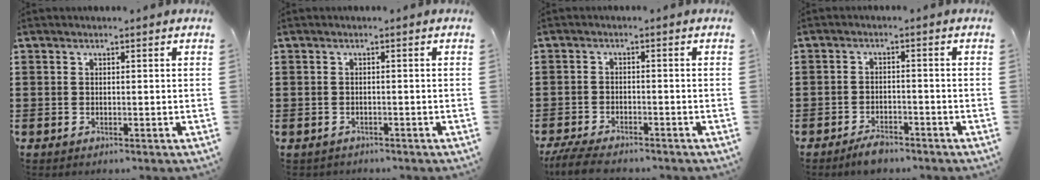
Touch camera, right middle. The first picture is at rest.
{"total": 0.7, "force": [-0.6, 0.2, -0.1], "torque": [-0.001, 0.001, -0.015]}
{"total": 3.9, "force": [-3.7, 0.6, 1.4], "torque": [-0.043, -0.007, -0.079]}
{"total": 2.7, "force": [-2.4, 0.8, 0.9], "torque": [-0.019, 0.006, -0.048]}